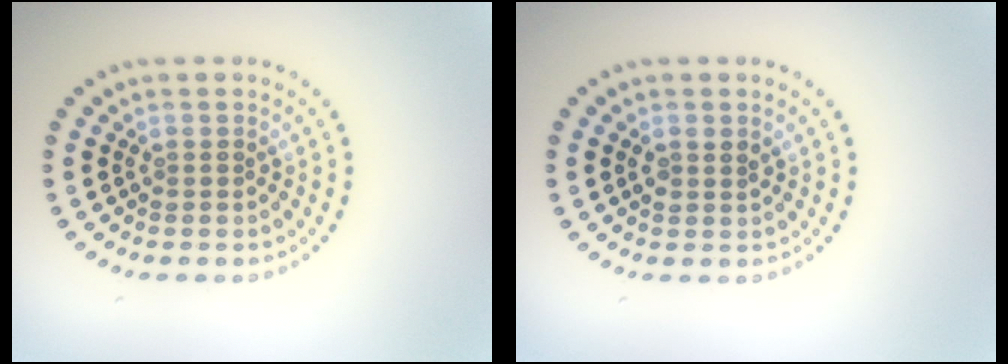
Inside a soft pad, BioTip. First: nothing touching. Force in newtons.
{"total": 1.1, "press": 1.1, "slide": 0.4}